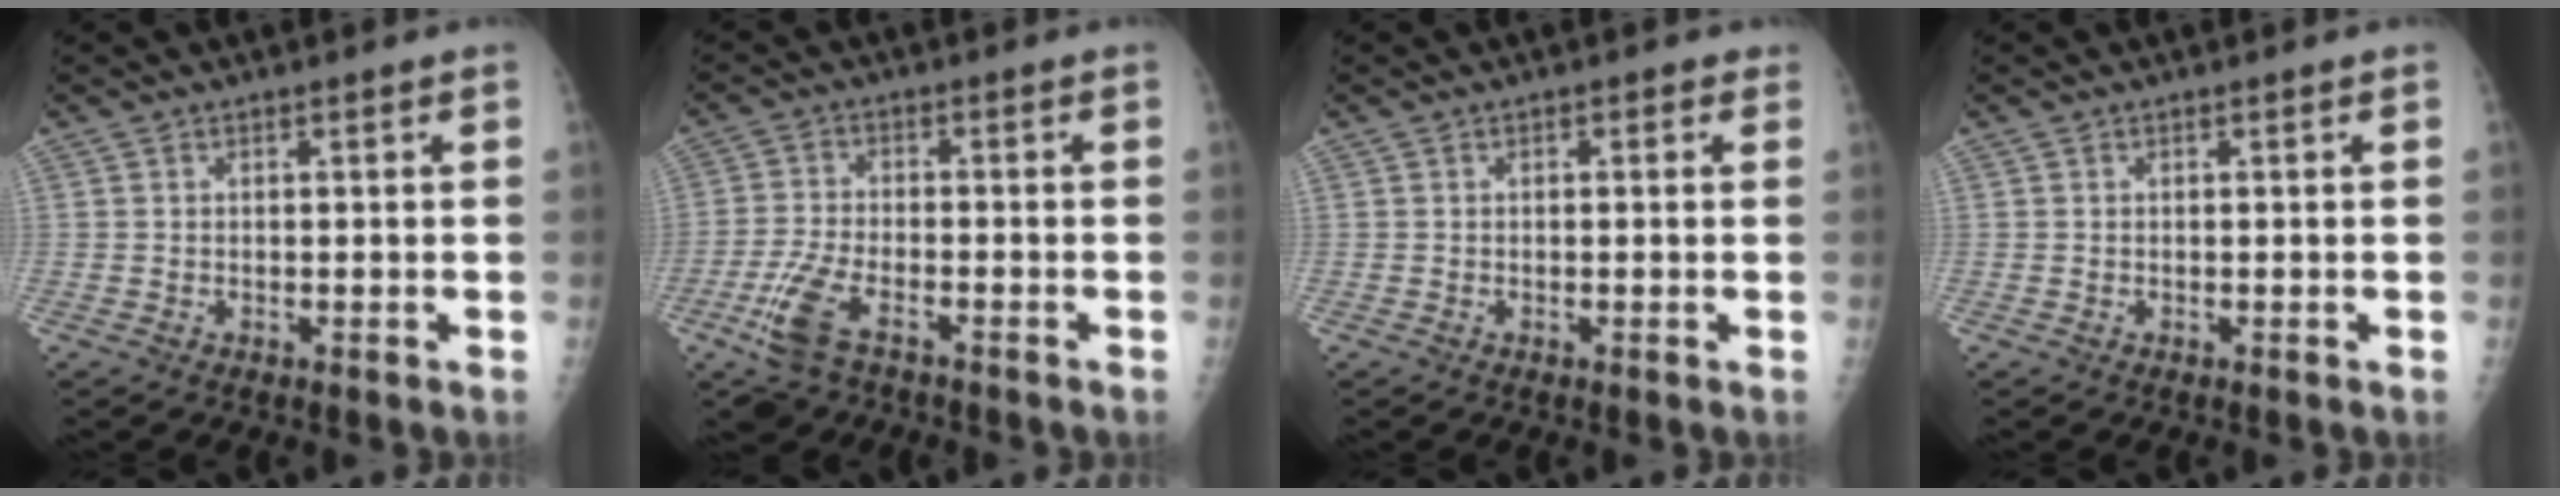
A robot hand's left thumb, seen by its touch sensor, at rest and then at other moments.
{"total": 8.4, "force": [-4.9, 3.7, 5.7], "torque": [-0.130, 0.009, -0.090]}
{"total": 1.1, "force": [0.5, 0.7, 0.8], "torque": [0.001, 0.003, 0.001]}
{"total": 0.0}